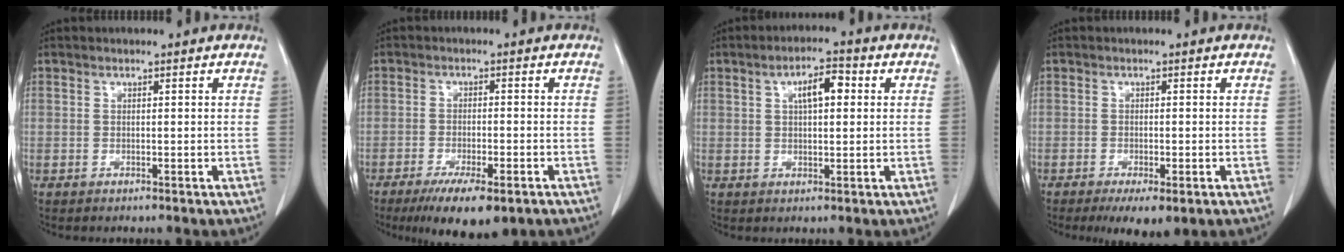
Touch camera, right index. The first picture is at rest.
{"total": 9.8, "force": [-6.4, 2.4, 7.0], "torque": [-0.105, -0.018, -0.094]}
{"total": 5.3, "force": [1.5, 1.8, 4.7], "torque": [-0.079, 0.013, 0.025]}
{"total": 5.5, "force": [-3.2, 1.5, 4.2], "torque": [-0.058, -0.014, -0.043]}